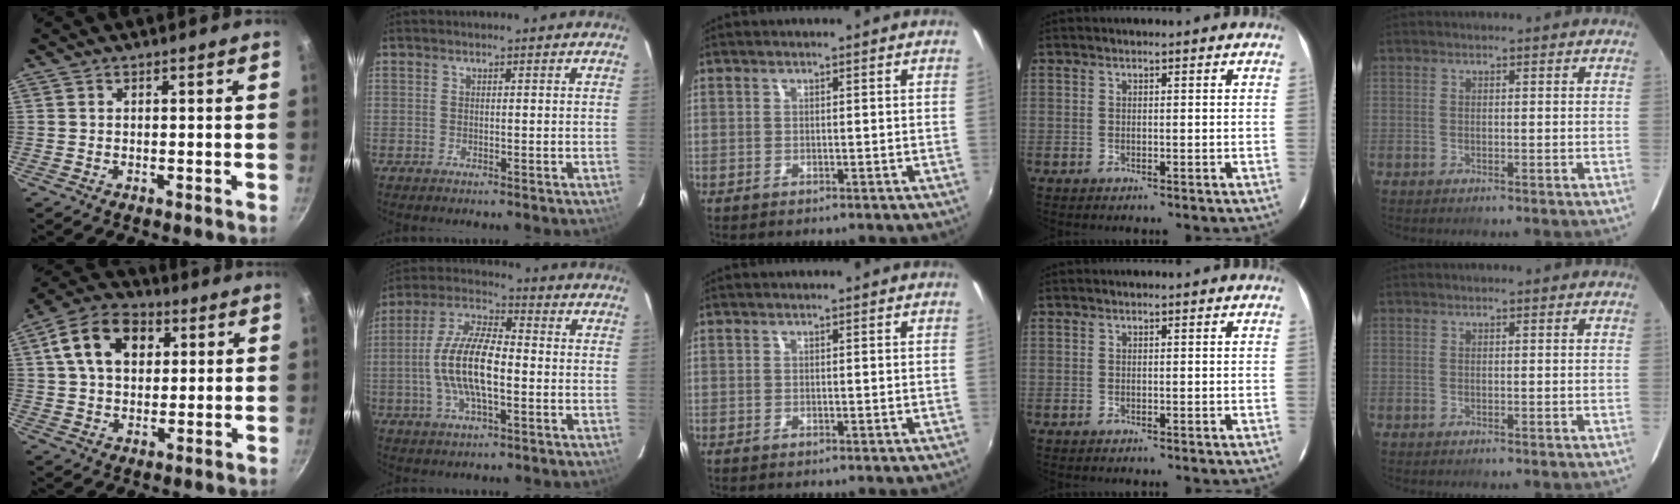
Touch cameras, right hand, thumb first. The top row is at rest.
{"thumb": {"total": 13.6, "force": [4.2, 9.5, 8.8], "torque": [-0.136, 0.012, 0.057]}, "index": {"total": 13.3, "force": [-2.1, 4.9, 12.2], "torque": [-0.250, 0.006, -0.043]}}